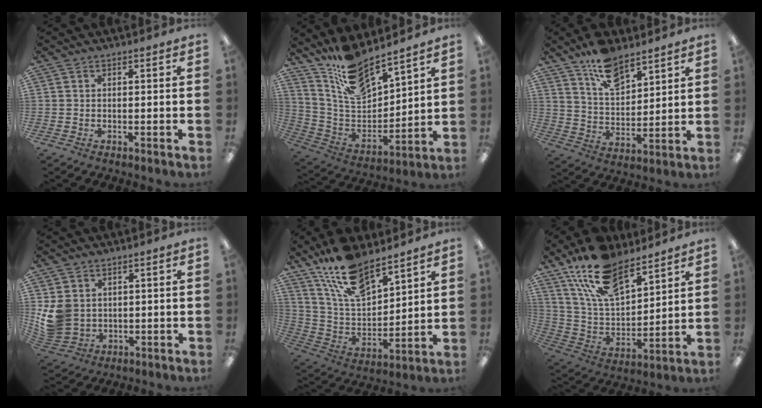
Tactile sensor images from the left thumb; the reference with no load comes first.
{"total": 15.0, "force": [13.2, 4.2, 5.8], "torque": [-0.134, -0.089, 0.238]}
{"total": 11.3, "force": [8.5, 5.3, 5.3], "torque": [-0.087, -0.046, 0.154]}
{"total": 7.8, "force": [2.0, 6.6, 3.5], "torque": [-0.078, -0.003, 0.041]}
{"total": 16.0, "force": [12.5, 6.1, 7.9], "torque": [-0.170, -0.062, 0.228]}
{"total": 18.6, "force": [13.4, 8.5, 9.8], "torque": [-0.195, -0.061, 0.243]}